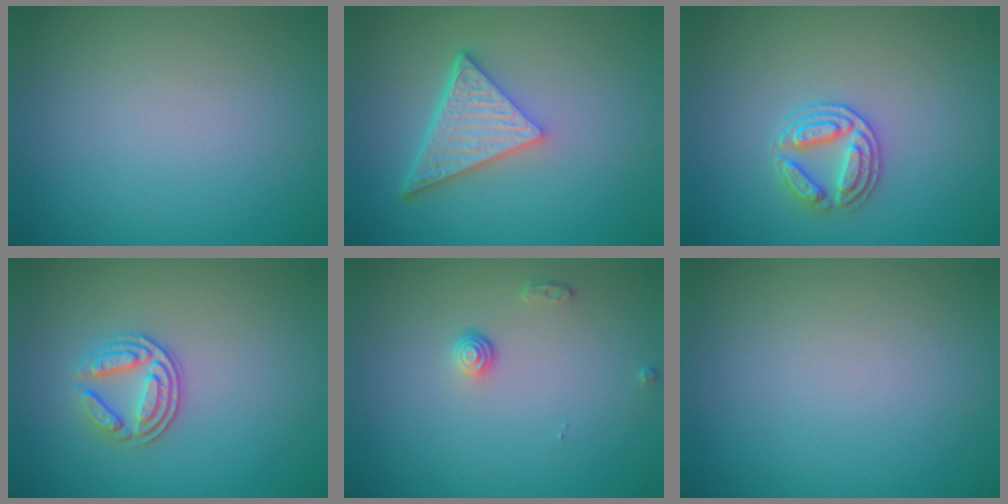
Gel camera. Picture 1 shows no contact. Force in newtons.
{"total": 5.4, "press": 4.1, "slide": 3.6}
{"total": 2.7, "press": 2.6, "slide": 0.7}
{"total": 3.0, "press": 2.5, "slide": 1.6}
{"total": 1.1, "press": 0.8, "slide": 0.8}
{"total": 0.0}